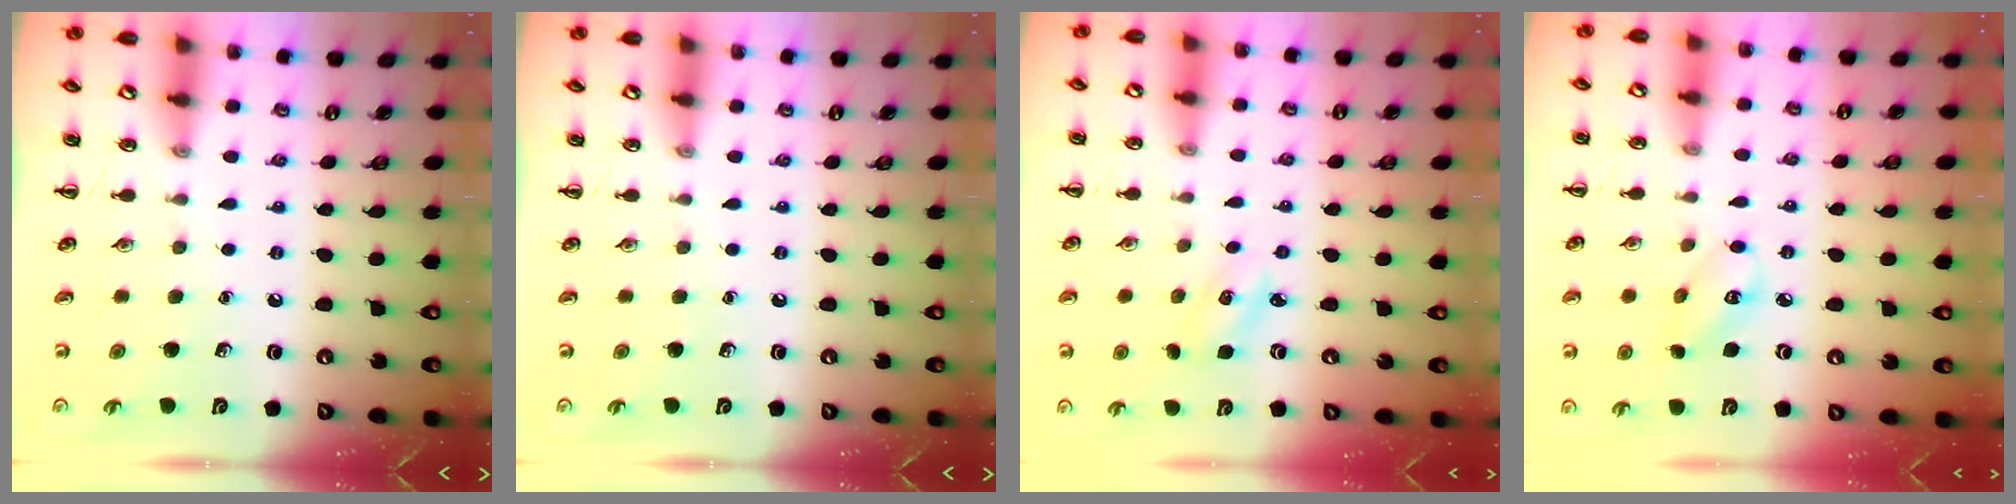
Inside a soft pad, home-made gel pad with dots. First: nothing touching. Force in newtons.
{"total": 0.0}
{"total": 3.1, "press": 2.9, "slide": 1.0}
{"total": 3.8, "press": 3.8, "slide": 0.4}